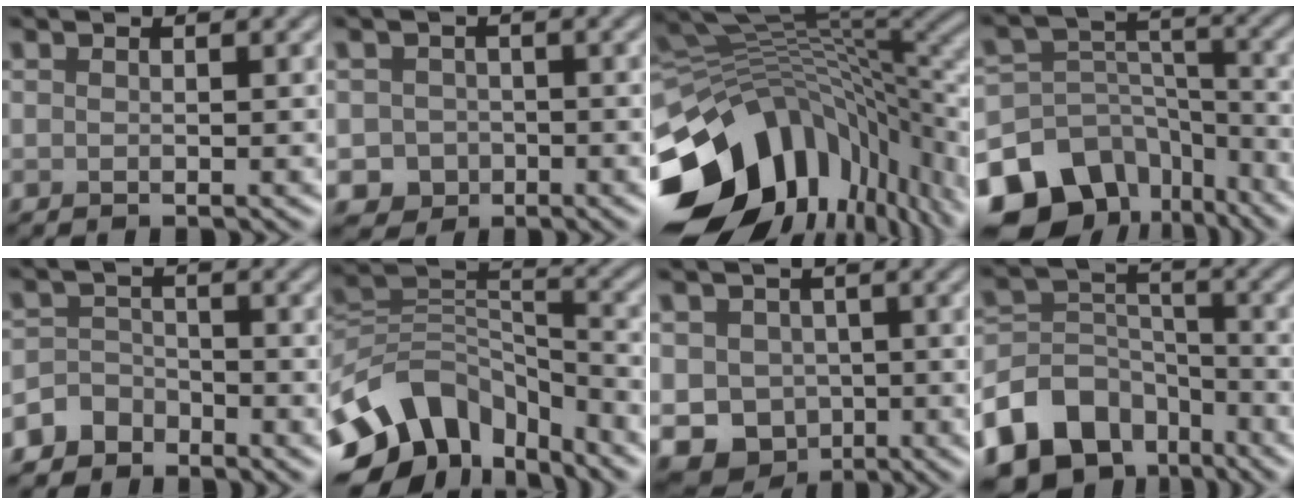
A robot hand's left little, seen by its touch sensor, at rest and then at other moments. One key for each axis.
{"total": 2.5, "fx": -0.8, "fy": 2.3, "fz": 0.4, "tx": 0.003, "ty": -0.002, "tz": -0.015}
{"total": 15.8, "fx": -6.3, "fy": 9.8, "fz": 10.7, "tx": -0.210, "ty": -0.015, "tz": -0.098}
{"total": 15.0, "fx": -10.2, "fy": 9.9, "fz": 4.9, "tx": -0.129, "ty": -0.018, "tz": -0.141}
{"total": 3.9, "fx": -3.2, "fy": 2.3, "fz": 0.0, "tx": 0.027, "ty": 0.006, "tz": -0.067}
{"total": 11.0, "fx": -6.8, "fy": 6.9, "fz": 5.2, "tx": -0.102, "ty": 0.011, "tz": -0.133}
{"total": 9.8, "fx": -3.2, "fy": 8.7, "fz": 3.2, "tx": -0.050, "ty": -0.033, "tz": -0.070}
{"total": 11.0, "fx": -7.2, "fy": 7.1, "fz": 4.2, "tx": -0.073, "ty": 0.011, "tz": -0.136}